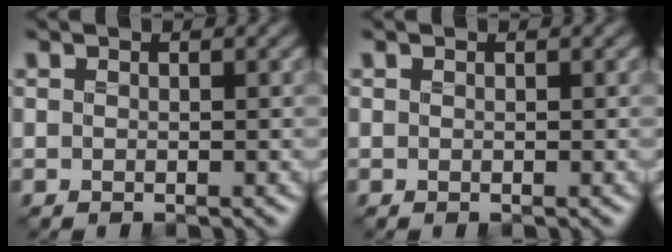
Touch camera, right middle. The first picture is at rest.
{"total": 0.0}